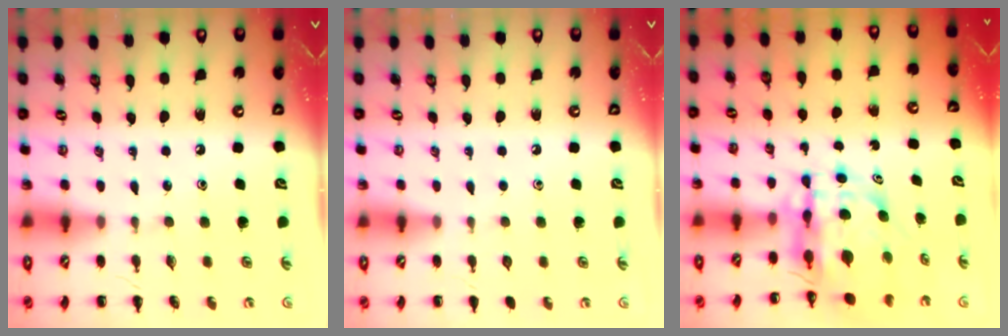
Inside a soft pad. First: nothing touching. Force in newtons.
{"total": 0.0}
{"total": 7.1, "press": 6.9, "slide": 1.4}